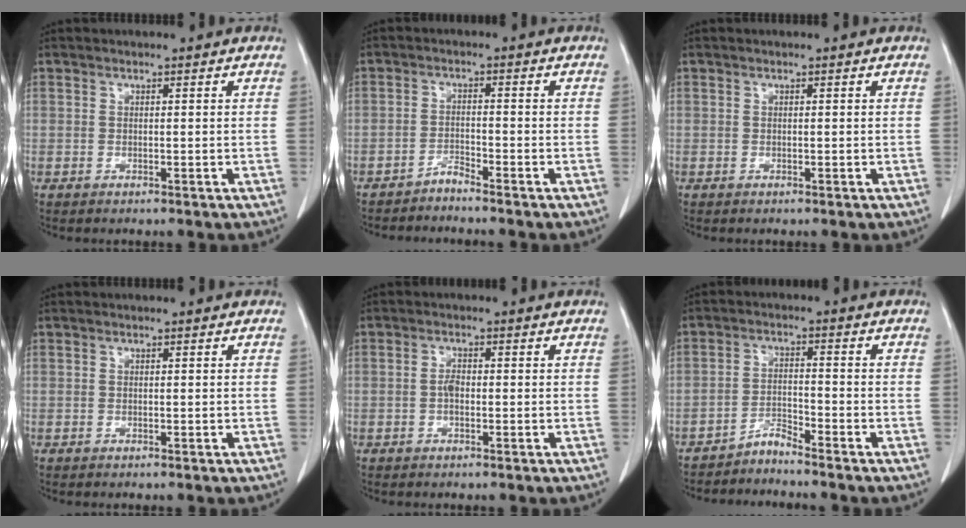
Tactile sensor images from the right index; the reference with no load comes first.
{"total": 2.1, "force": [-2.0, -0.4, 0.3], "torque": [-0.005, -0.004, -0.040]}
{"total": 0.0}
{"total": 0.0}
{"total": 1.7, "force": [-0.2, 0.8, 1.5], "torque": [-0.025, 0.004, -0.003]}
{"total": 2.9, "force": [-2.9, -0.6, 0.3], "torque": [-0.005, -0.015, -0.055]}